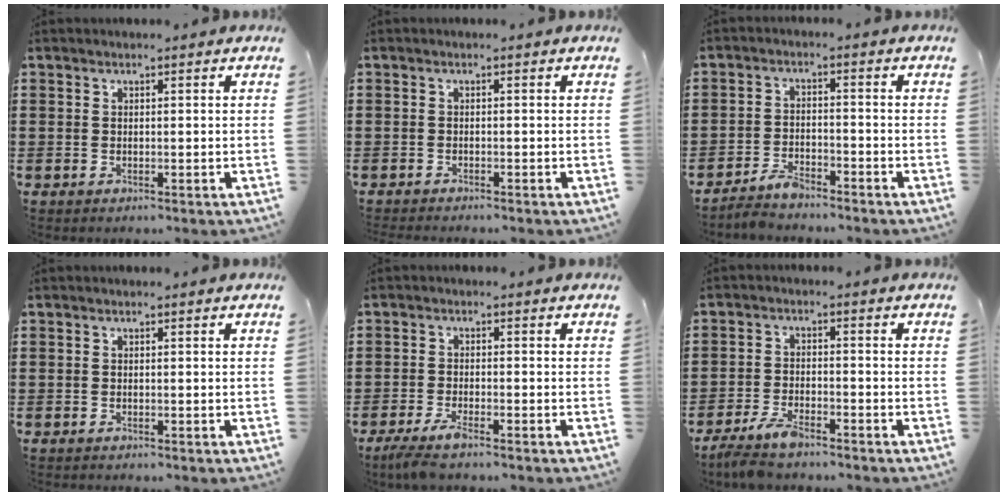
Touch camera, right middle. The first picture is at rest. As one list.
[{"total": 0.7, "force": [-0.7, -0.1, 0.0], "torque": [-0.003, -0.003, -0.014]}, {"total": 3.5, "force": [-3.3, 0.6, 0.8], "torque": [-0.025, 0.003, -0.070]}, {"total": 0.0}, {"total": 3.3, "force": [-2.6, 0.2, 2.0], "torque": [-0.049, -0.009, -0.051]}, {"total": 4.3, "force": [-3.8, 0.8, 1.9], "torque": [-0.054, -0.007, -0.080]}]